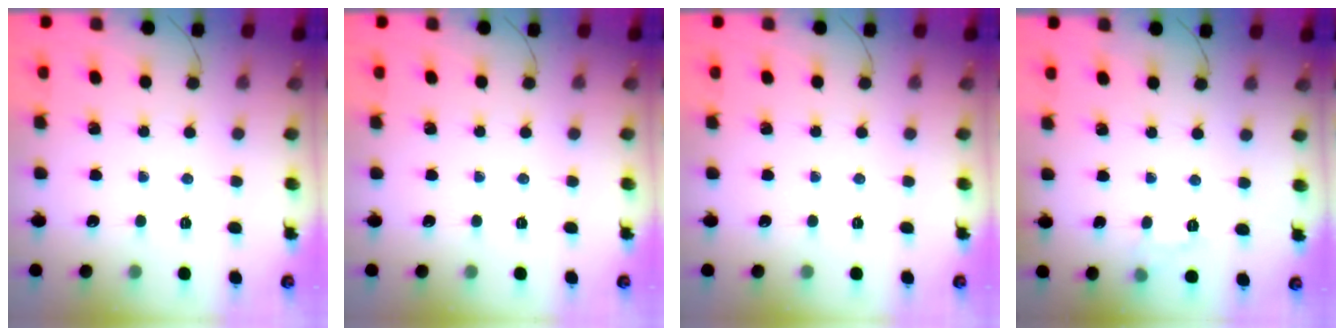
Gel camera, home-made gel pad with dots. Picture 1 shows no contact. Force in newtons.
{"total": 0.0}
{"total": 0.0}
{"total": 7.0, "press": 6.8, "slide": 1.7}